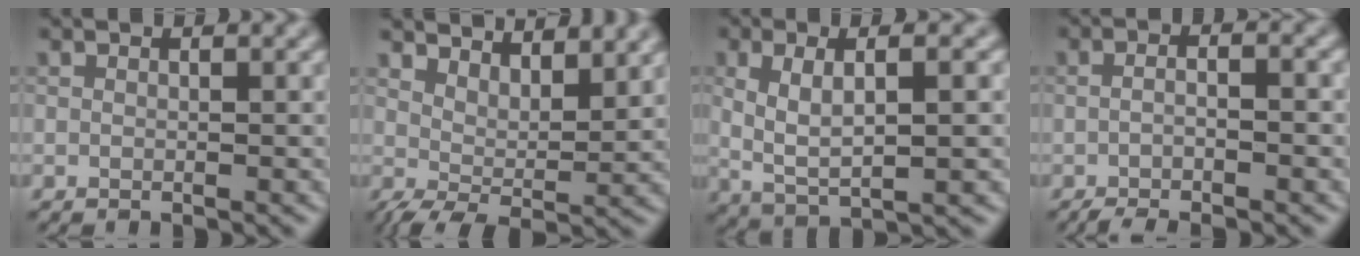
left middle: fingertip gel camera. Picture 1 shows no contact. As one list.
[{"total": 5.9, "force": [4.6, 1.7, 3.2], "torque": [-0.058, 0.000, 0.072]}, {"total": 5.5, "force": [0.6, 1.8, 5.1], "torque": [-0.095, 0.002, 0.012]}, {"total": 3.4, "force": [-1.7, 0.7, 2.8], "torque": [-0.050, -0.002, -0.028]}]